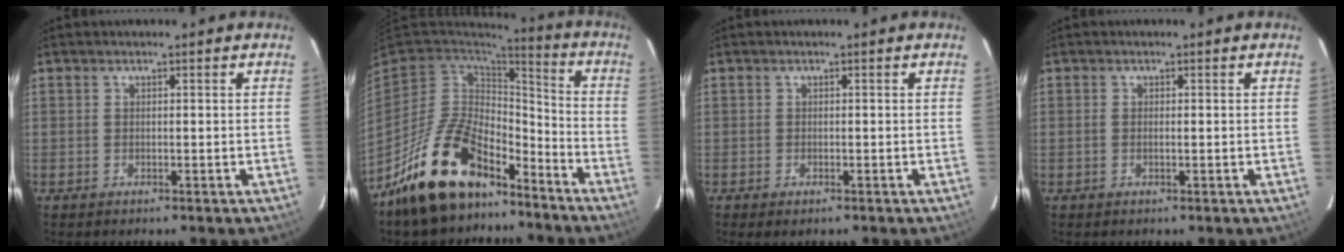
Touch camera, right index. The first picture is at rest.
{"total": 19.3, "force": [-13.6, 9.0, 10.2], "torque": [-0.215, 0.007, -0.224]}
{"total": 1.2, "force": [-0.8, 0.6, 0.7], "torque": [-0.013, -0.005, -0.014]}
{"total": 0.5, "force": [-0.1, 0.0, 0.5], "torque": [-0.010, 0.002, -0.002]}